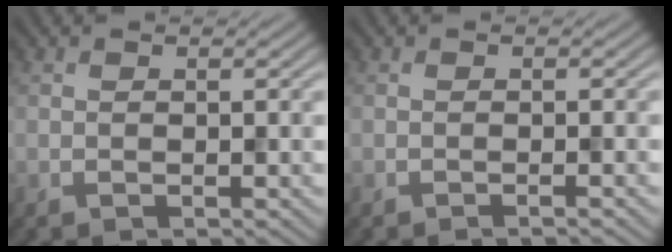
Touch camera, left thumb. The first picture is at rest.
{"total": 1.3, "force": [-0.7, 0.2, 1.0], "torque": [-0.007, 0.002, -0.018]}